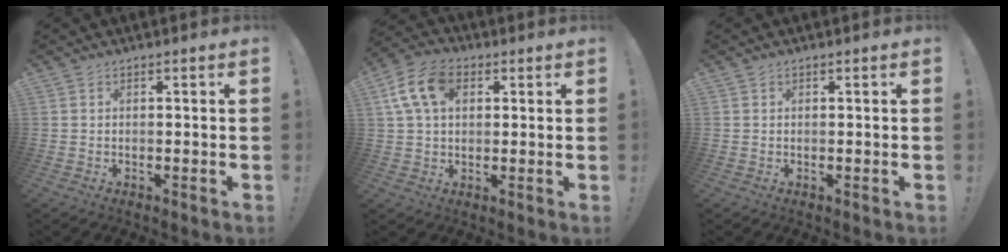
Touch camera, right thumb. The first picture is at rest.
{"total": 12.8, "force": [4.0, 8.5, 8.8], "torque": [-0.156, 0.002, 0.077]}
{"total": 0.0}